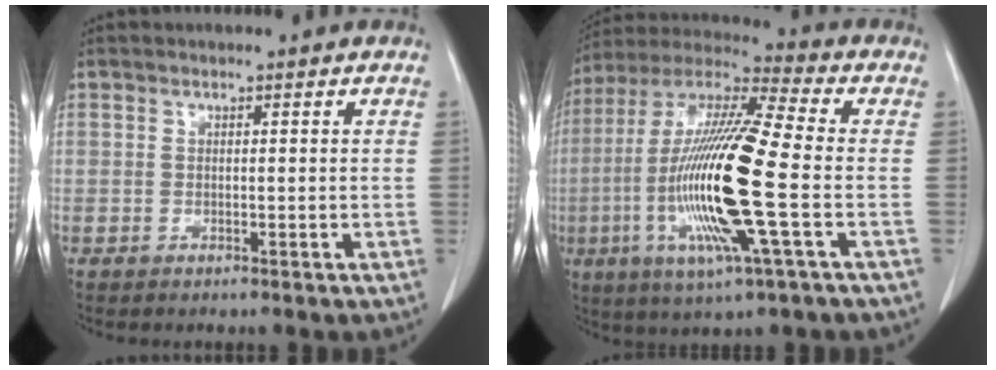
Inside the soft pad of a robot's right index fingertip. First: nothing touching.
{"total": 20.0, "force": [-3.9, 1.1, 19.6], "torque": [-0.411, -0.014, -0.078]}